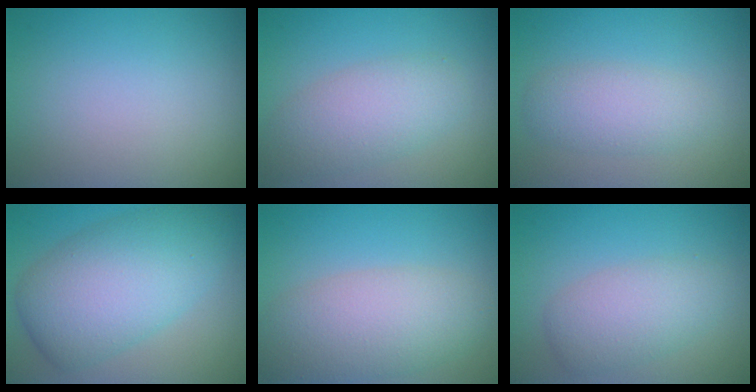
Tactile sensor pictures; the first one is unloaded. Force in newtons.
{"total": 4.1, "press": 4.1, "slide": 0.3}
{"total": 2.9, "press": 2.9, "slide": 0.0}
{"total": 8.3, "press": 8.3, "slide": 0.2}
{"total": 5.9, "press": 5.9, "slide": 0.4}
{"total": 3.8, "press": 3.8, "slide": 0.1}